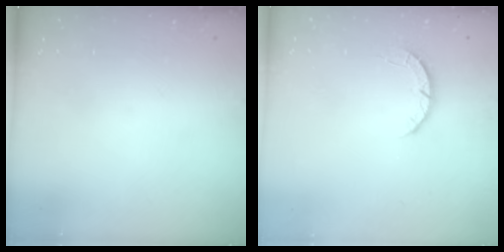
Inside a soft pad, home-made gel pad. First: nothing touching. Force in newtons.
{"total": 2.7, "press": 2.6, "slide": 0.4}